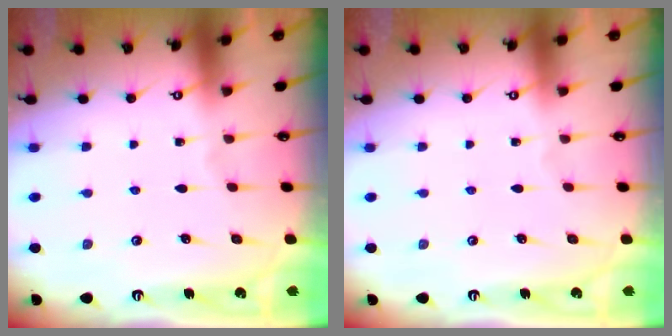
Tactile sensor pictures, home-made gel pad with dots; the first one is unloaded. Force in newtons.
{"total": 0.0}